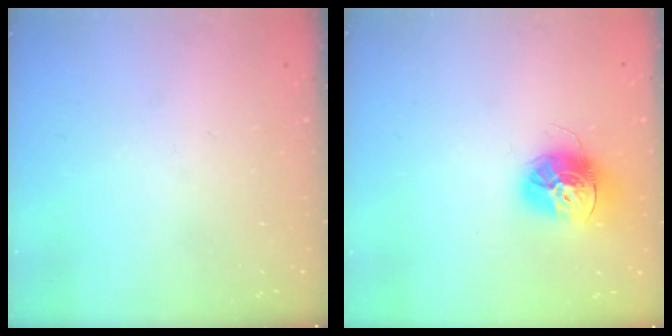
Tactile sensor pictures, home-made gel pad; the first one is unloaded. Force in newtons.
{"total": 14.6, "press": 14.5, "slide": 1.3}